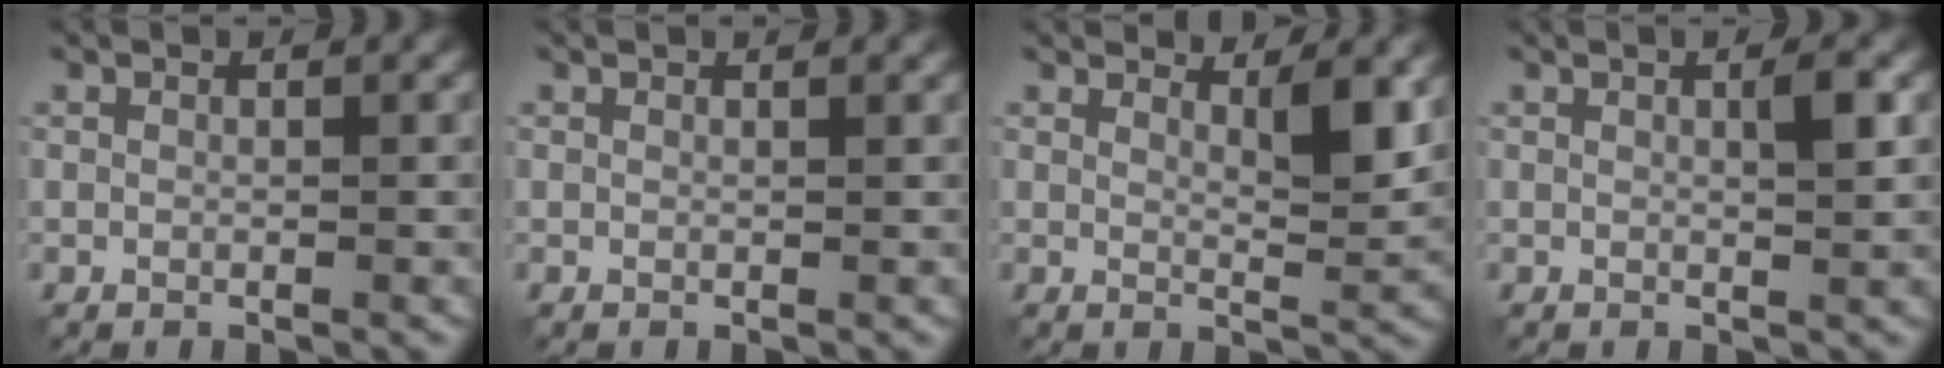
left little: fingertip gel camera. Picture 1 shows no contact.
{"total": 0.9, "force": [0.7, 0.2, 0.5], "torque": [-0.002, 0.003, 0.007]}
{"total": 3.7, "force": [2.5, 0.8, 2.6], "torque": [-0.035, -0.005, 0.038]}
{"total": 1.9, "force": [0.5, 0.2, 1.8], "torque": [-0.028, 0.001, 0.006]}